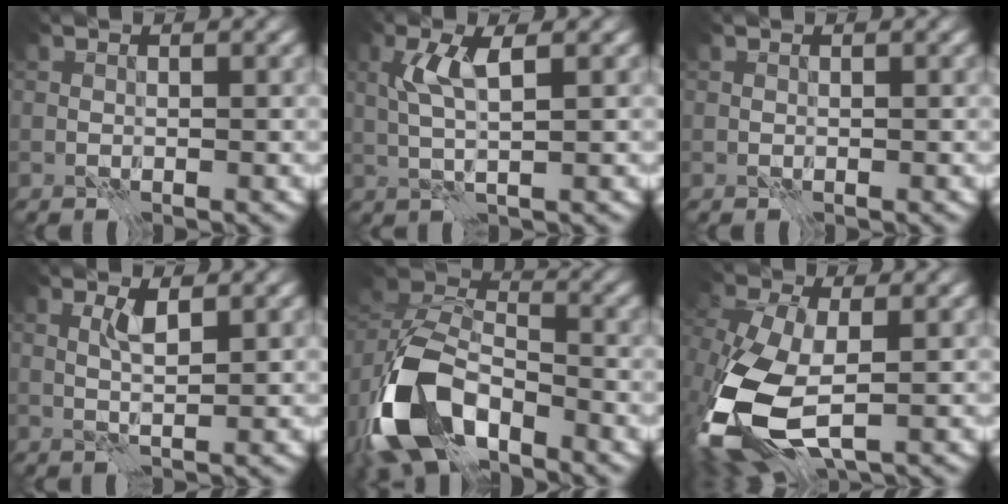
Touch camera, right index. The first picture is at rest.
{"total": 3.2, "force": [1.5, 0.0, 2.8], "torque": [-0.059, 0.005, 0.028]}
{"total": 0.0}
{"total": 1.6, "force": [0.9, -0.2, 1.3], "torque": [-0.027, 0.003, 0.014]}
{"total": 10.6, "force": [-5.8, 5.9, 6.6], "torque": [-0.138, -0.008, -0.113]}
{"total": 11.2, "force": [-3.0, 6.1, 9.0], "torque": [-0.232, -0.032, -0.053]}